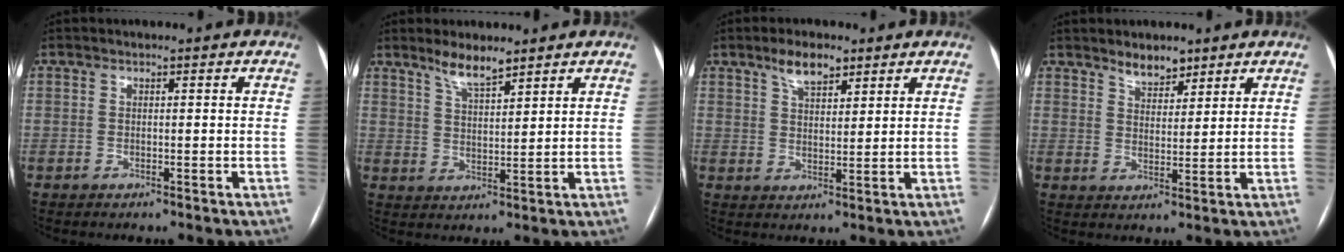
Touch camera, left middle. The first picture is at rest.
{"total": 4.8, "force": [4.0, 0.8, 2.6], "torque": [-0.052, -0.003, 0.075]}
{"total": 5.2, "force": [3.6, 2.0, 3.1], "torque": [-0.059, 0.008, 0.066]}
{"total": 4.2, "force": [3.4, 1.8, 1.5], "torque": [-0.026, -0.001, 0.061]}